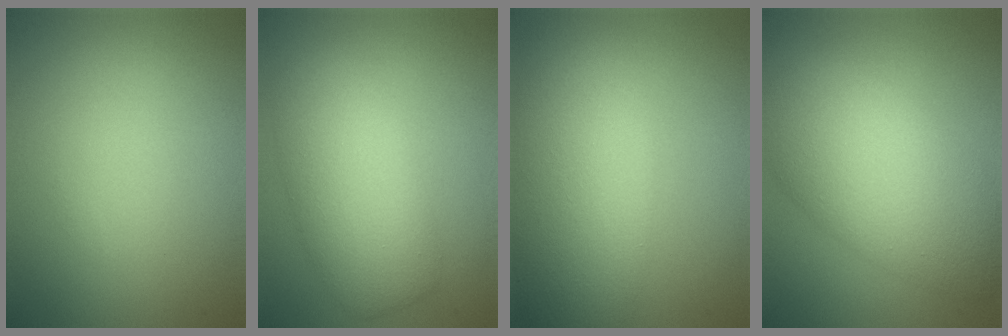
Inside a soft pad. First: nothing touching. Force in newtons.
{"total": 5.5, "press": 5.5, "slide": 0.5}
{"total": 8.7, "press": 8.7, "slide": 0.5}
{"total": 8.9, "press": 8.9, "slide": 0.3}